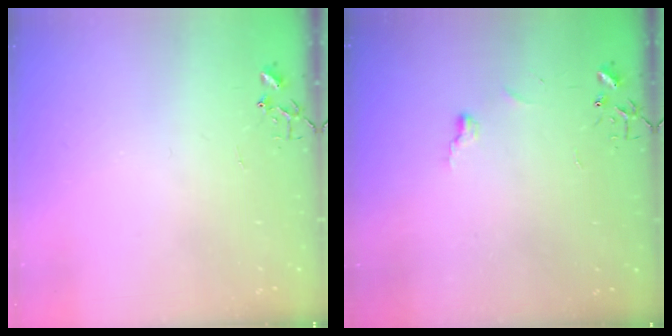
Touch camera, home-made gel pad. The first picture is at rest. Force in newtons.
{"total": 3.4, "press": 3.4, "slide": 0.4}